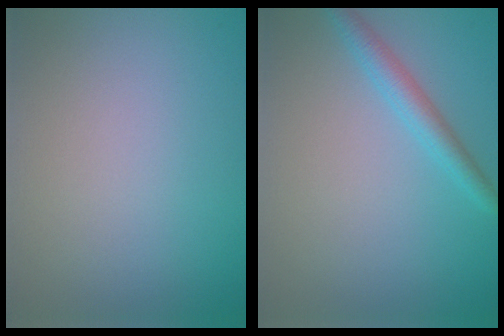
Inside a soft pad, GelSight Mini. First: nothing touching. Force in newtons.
{"total": 2.4, "press": 2.4, "slide": 0.1}